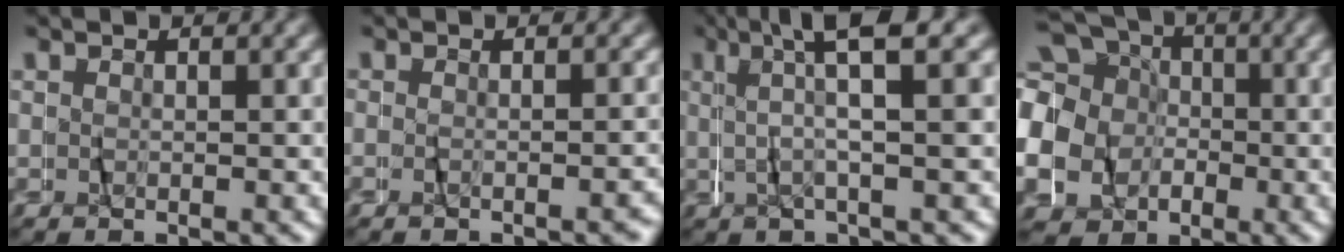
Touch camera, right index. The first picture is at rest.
{"total": 1.5, "force": [-1.2, -0.8, 0.2], "torque": [-0.001, 0.001, -0.021]}
{"total": 4.7, "force": [2.1, -0.7, 4.1], "torque": [-0.075, 0.021, 0.029]}
{"total": 15.1, "force": [-1.1, 14.1, 5.4], "torque": [-0.163, -0.036, -0.033]}